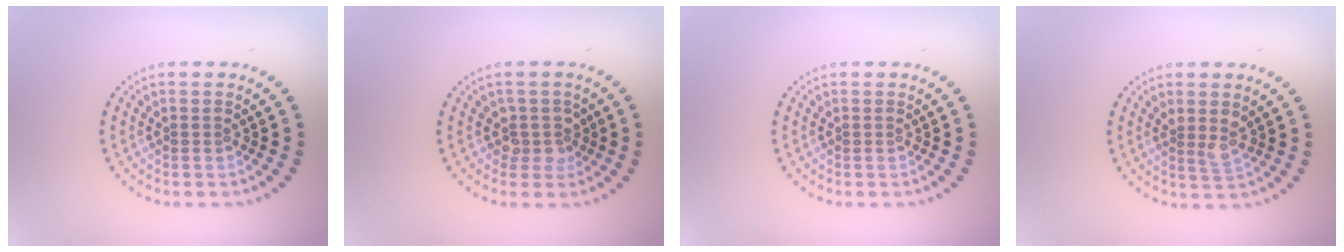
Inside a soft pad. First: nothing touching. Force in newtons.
{"total": 2.0, "press": 1.6, "slide": 1.2}
{"total": 0.0}
{"total": 1.6, "press": 1.3, "slide": 1.0}